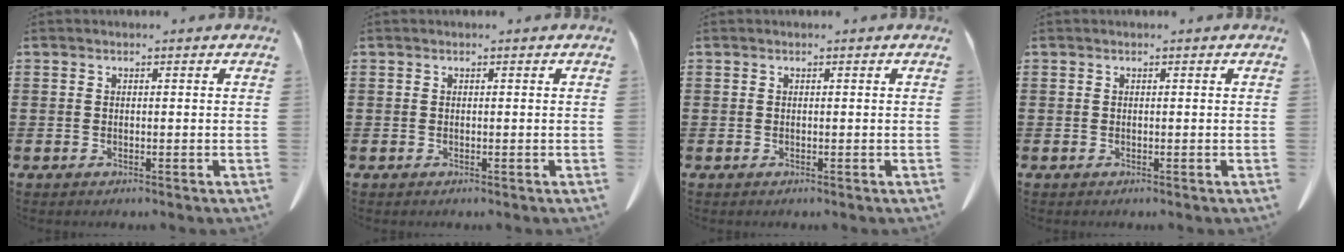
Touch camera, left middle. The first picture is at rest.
{"total": 0.0}
{"total": 0.0}
{"total": 0.0}